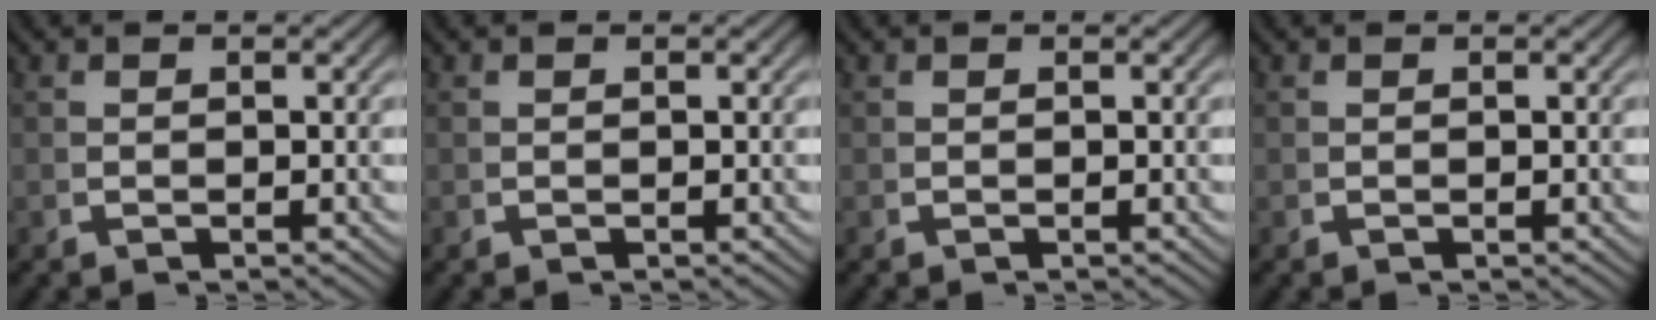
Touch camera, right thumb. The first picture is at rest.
{"total": 0.0}
{"total": 0.0}
{"total": 0.0}